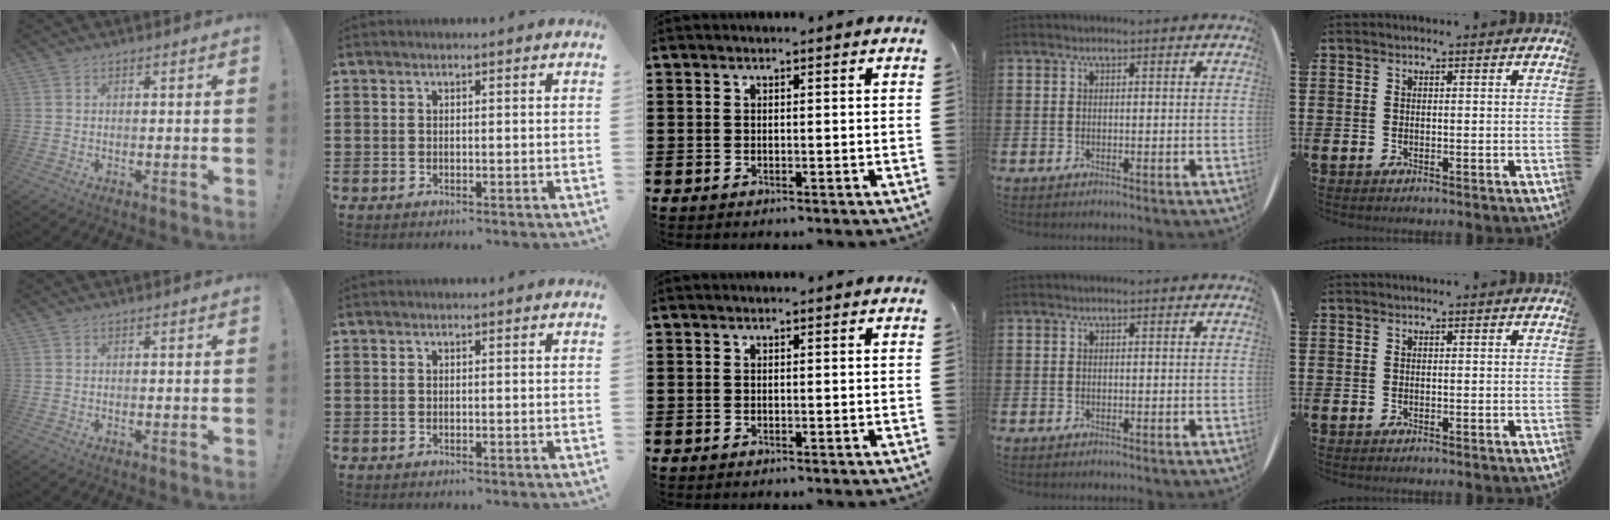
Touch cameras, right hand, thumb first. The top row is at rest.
{}